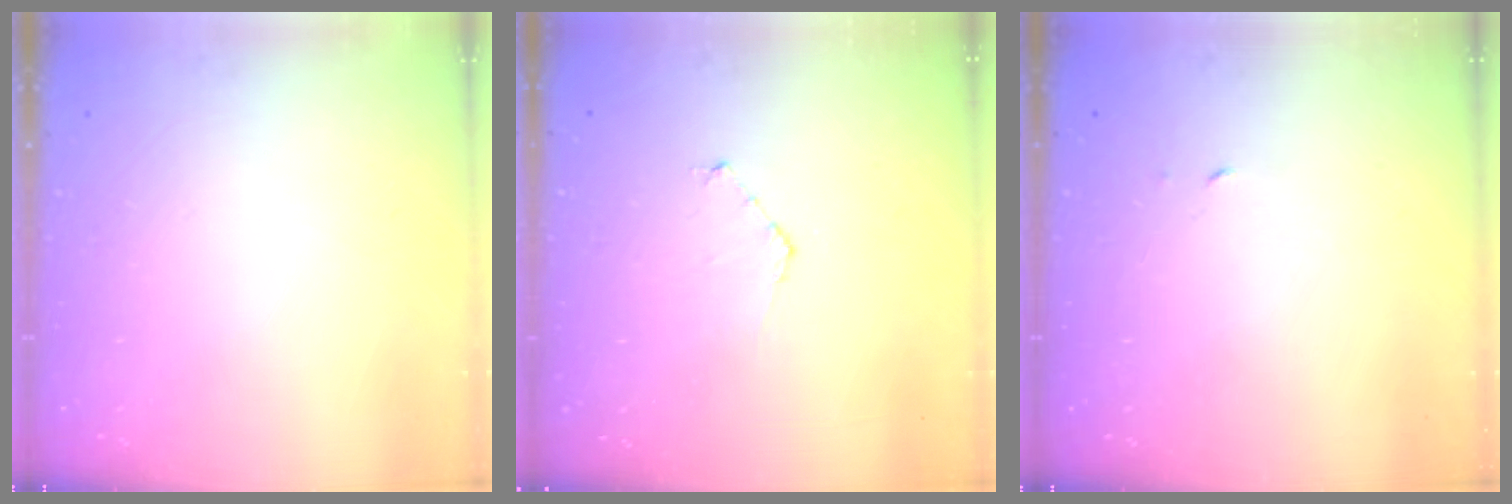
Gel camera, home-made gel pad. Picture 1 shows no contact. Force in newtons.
{"total": 4.0, "press": 4.0, "slide": 0.3}
{"total": 1.9, "press": 1.9, "slide": 0.1}